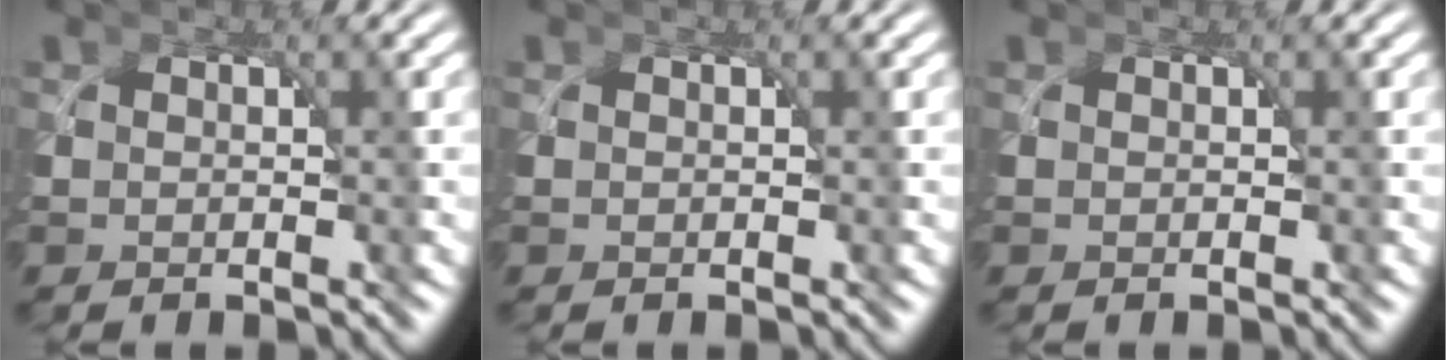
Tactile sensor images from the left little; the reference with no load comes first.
{"total": 0.0}
{"total": 0.0}